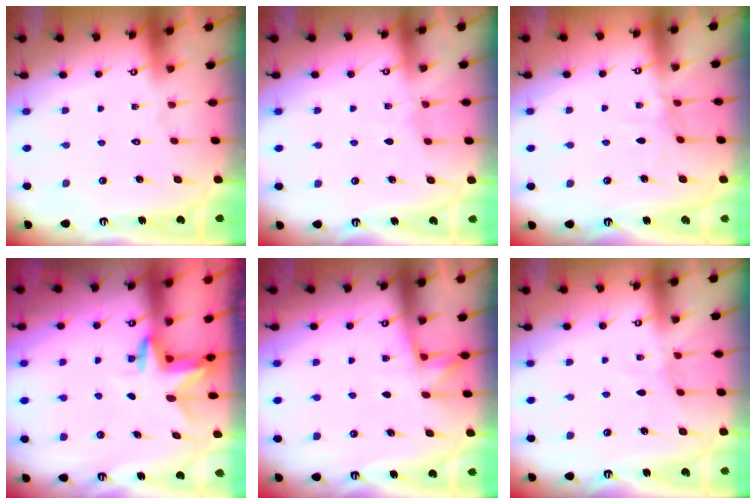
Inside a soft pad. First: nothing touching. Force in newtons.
{"total": 2.1, "press": 2.1, "slide": 0.3}
{"total": 2.6, "press": 2.5, "slide": 0.5}
{"total": 3.2, "press": 3.2, "slide": 0.3}
{"total": 4.9, "press": 4.5, "slide": 1.9}
{"total": 3.3, "press": 3.3, "slide": 0.4}